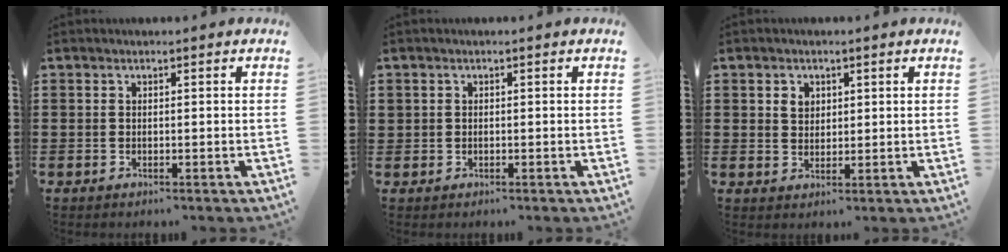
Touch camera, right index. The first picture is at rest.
{"total": 0.7, "force": [0.2, 0.6, 0.1], "torque": [-0.003, 0.004, 0.003]}
{"total": 2.2, "force": [1.0, 1.8, 0.8], "torque": [-0.023, 0.007, 0.018]}